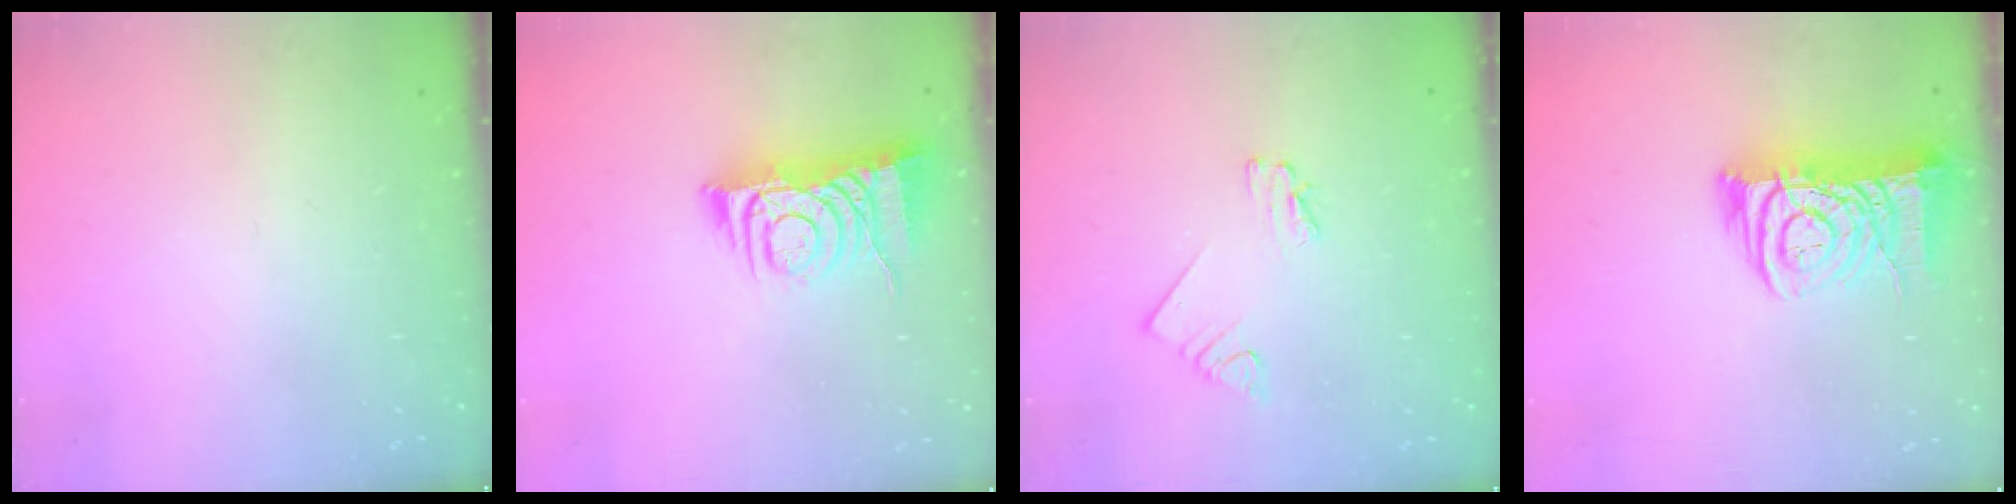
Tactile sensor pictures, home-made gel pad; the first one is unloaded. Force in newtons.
{"total": 8.7, "press": 8.7, "slide": 1.0}
{"total": 1.7, "press": 1.7, "slide": 0.1}
{"total": 12.8, "press": 12.7, "slide": 1.5}